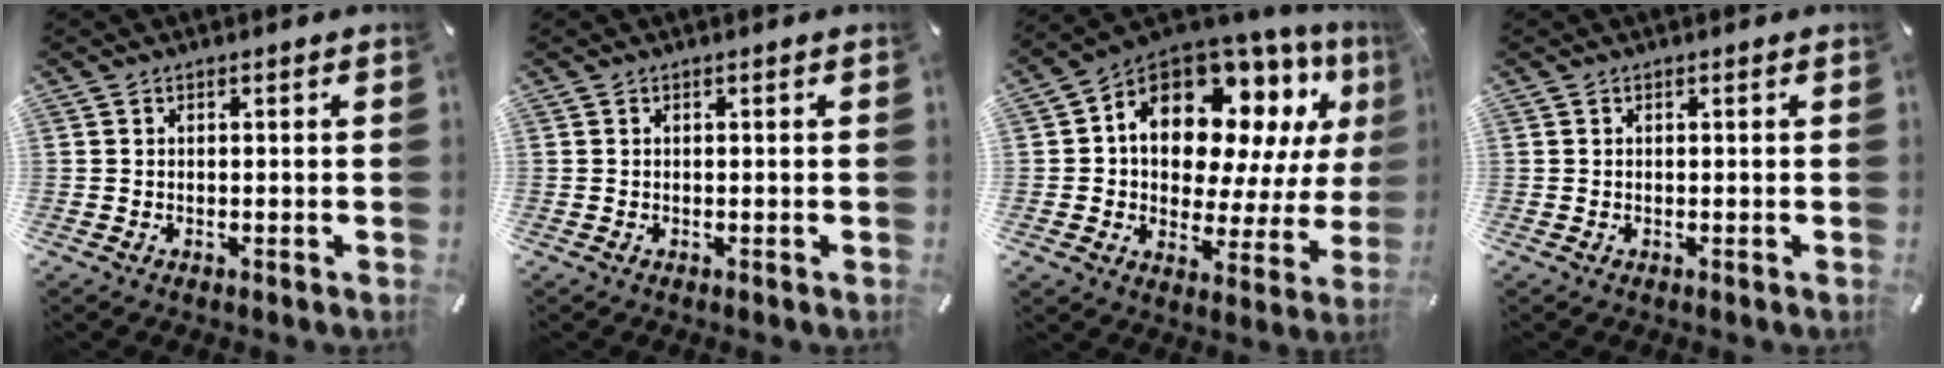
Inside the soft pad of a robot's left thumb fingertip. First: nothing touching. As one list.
[{"total": 0.0}, {"total": 16.4, "force": [8.5, 10.4, 9.5], "torque": [-0.161, -0.070, 0.147]}, {"total": 0.0}]